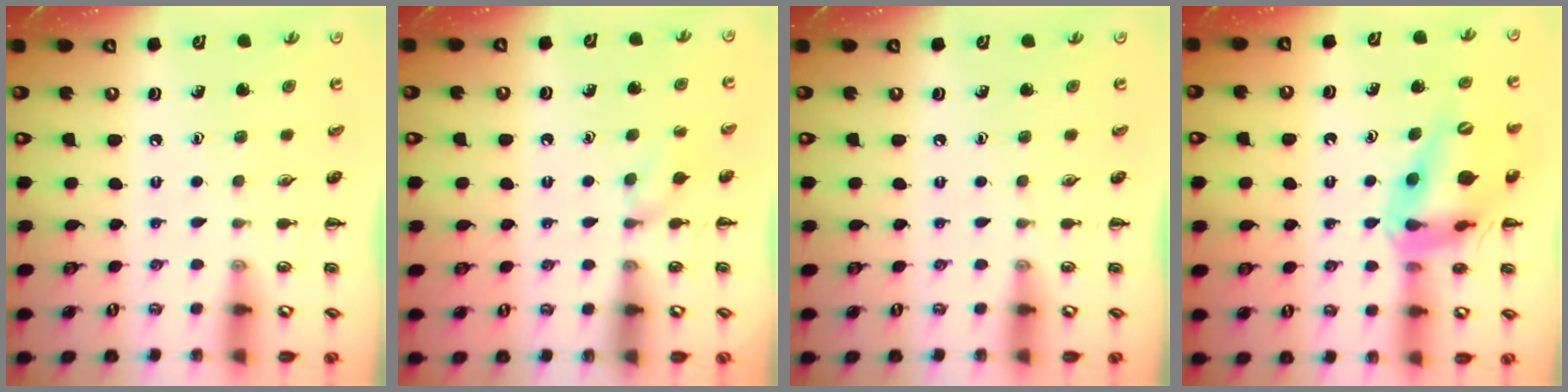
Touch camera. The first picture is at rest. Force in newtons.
{"total": 5.5, "press": 5.2, "slide": 1.7}
{"total": 0.0}
{"total": 18.7, "press": 18.4, "slide": 3.0}